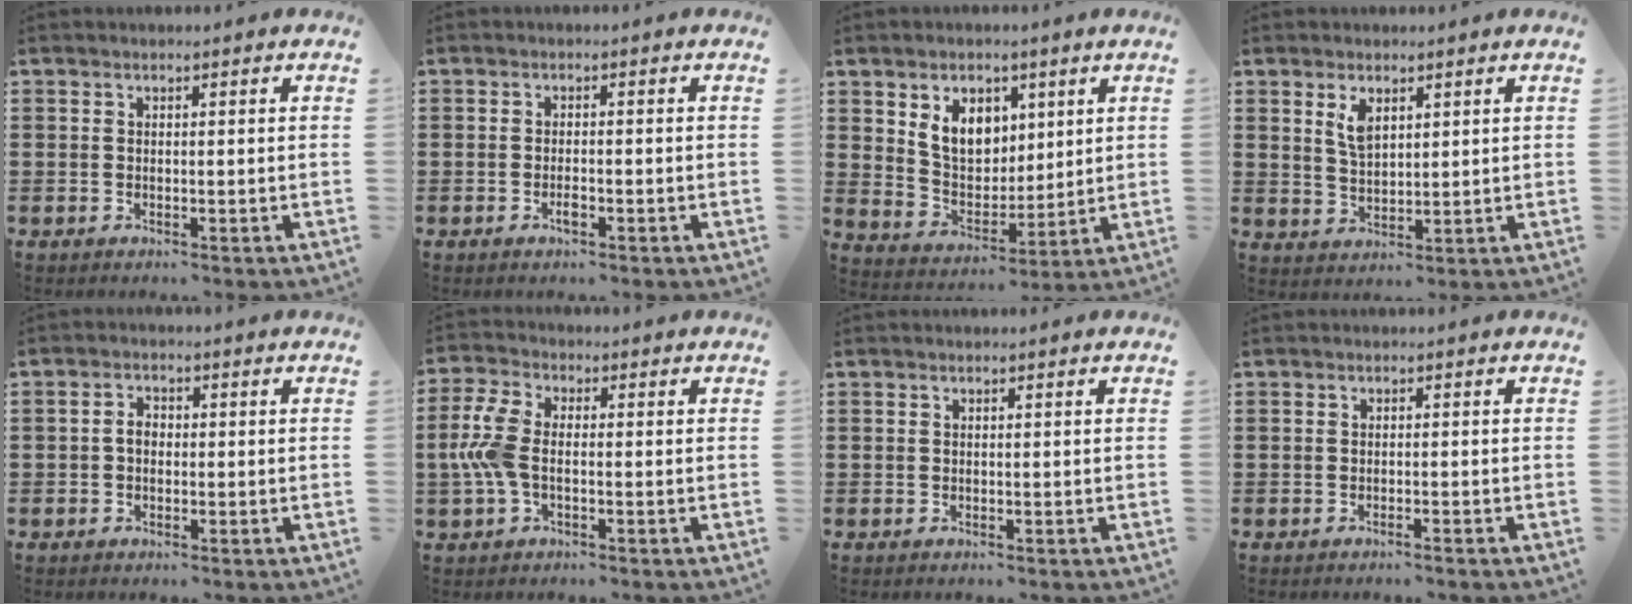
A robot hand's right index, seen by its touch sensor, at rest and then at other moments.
{"total": 1.9, "force": [-0.9, 0.6, 1.5], "torque": [-0.030, -0.001, -0.015]}
{"total": 7.5, "force": [3.1, 5.5, 4.0], "torque": [-0.093, 0.013, 0.057]}
{"total": 3.6, "force": [2.0, 1.8, 2.5], "torque": [-0.056, 0.004, 0.035]}
{"total": 2.2, "force": [-0.4, 1.5, 1.6], "torque": [-0.031, 0.004, -0.008]}
{"total": 6.8, "force": [-0.7, 3.8, 5.6], "torque": [-0.153, -0.004, -0.024]}
{"total": 0.0}
{"total": 0.7, "force": [-0.7, -0.1, 0.3], "torque": [-0.007, -0.001, -0.014]}